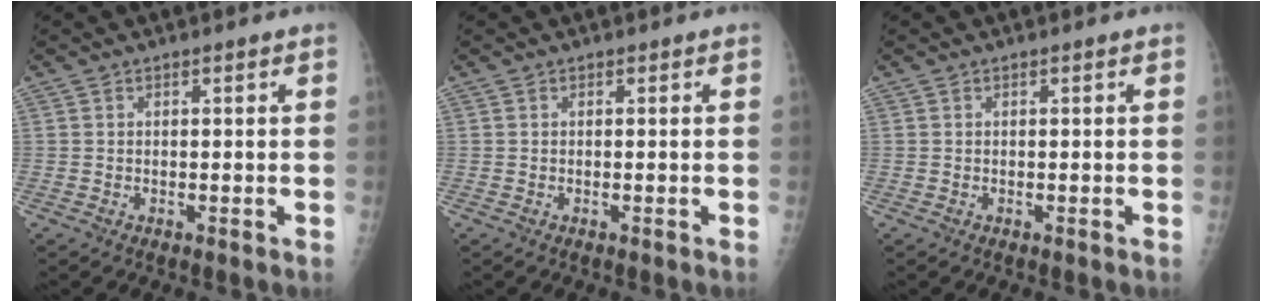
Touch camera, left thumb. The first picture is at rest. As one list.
[{"total": 0.0}, {"total": 0.0}]